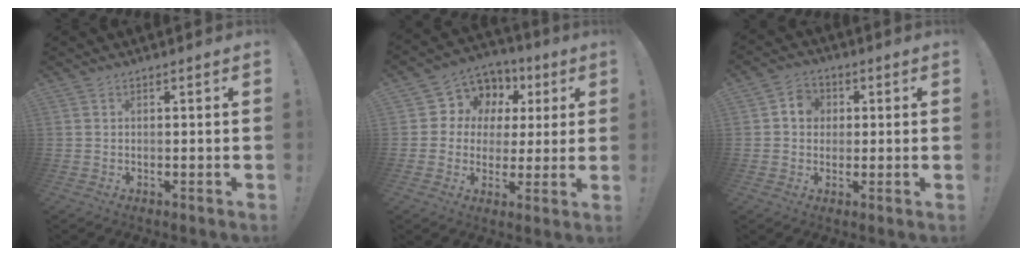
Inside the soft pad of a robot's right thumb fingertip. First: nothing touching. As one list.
[{"total": 8.7, "force": [2.6, 8.0, 2.1], "torque": [-0.032, -0.023, 0.060]}, {"total": 5.9, "force": [1.0, 5.3, 2.5], "torque": [-0.036, 0.008, 0.019]}]